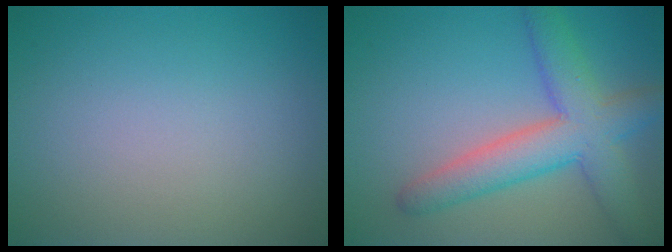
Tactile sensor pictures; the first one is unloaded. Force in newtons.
{"total": 6.3, "press": 6.3, "slide": 0.2}